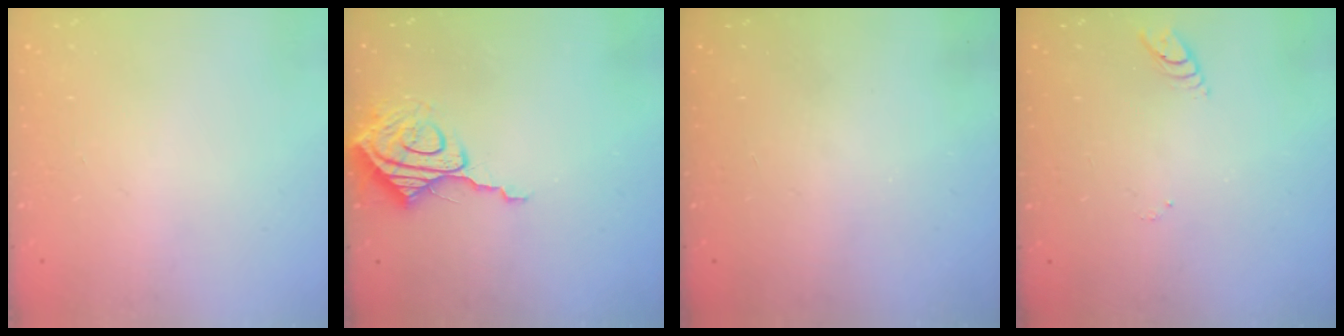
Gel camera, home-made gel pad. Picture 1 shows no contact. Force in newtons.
{"total": 11.0, "press": 11.0, "slide": 1.2}
{"total": 0.0}
{"total": 3.0, "press": 3.0, "slide": 0.3}